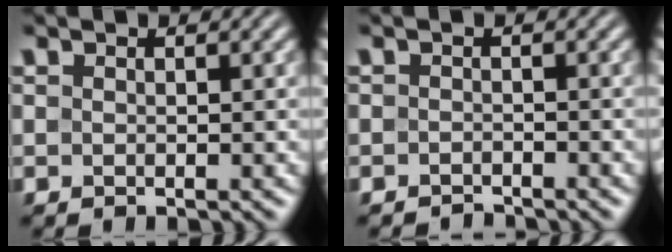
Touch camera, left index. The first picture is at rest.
{"total": 1.2, "force": [-1.2, 0.3, 0.0], "torque": [0.002, 0.002, -0.022]}